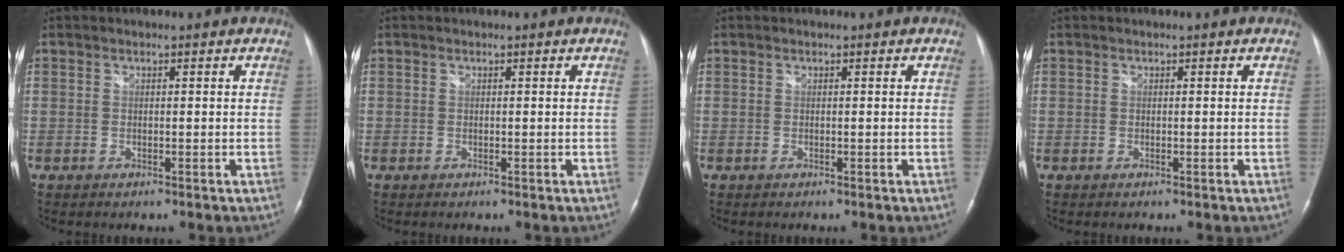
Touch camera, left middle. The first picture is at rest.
{"total": 0.0}
{"total": 0.0}
{"total": 0.0}